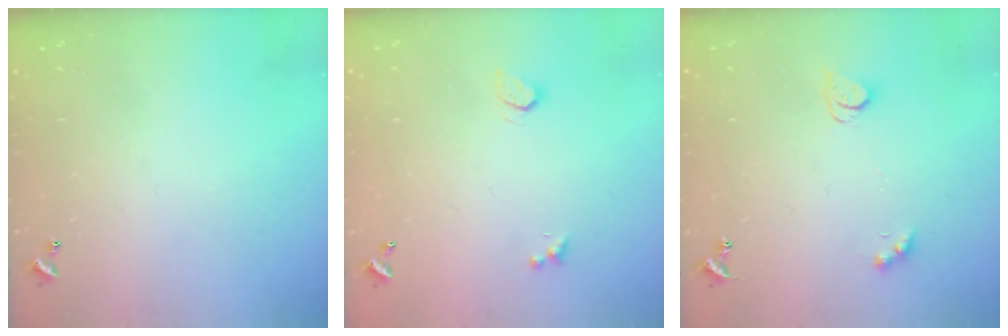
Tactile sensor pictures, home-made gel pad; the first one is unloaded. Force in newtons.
{"total": 0.9, "press": 0.8, "slide": 0.4}
{"total": 3.1, "press": 2.9, "slide": 1.1}